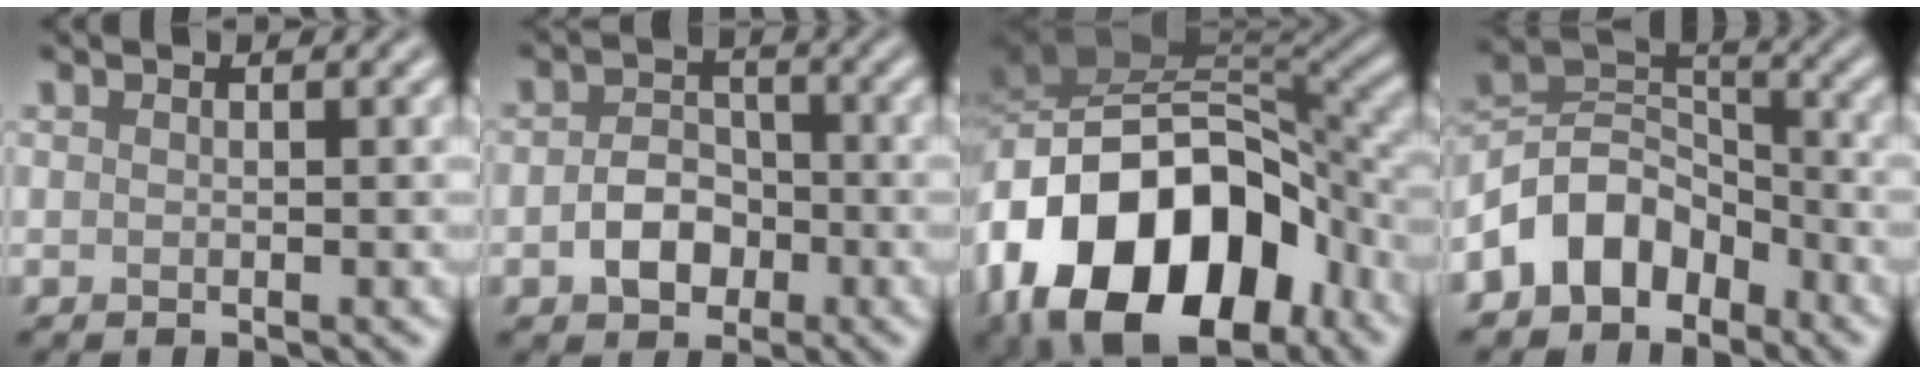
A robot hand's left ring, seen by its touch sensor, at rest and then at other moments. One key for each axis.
{"total": 3.5, "fx": -1.2, "fy": 2.6, "fz": 2.1, "tx": -0.033, "ty": 0.002, "tz": -0.025}
{"total": 17.4, "fx": -7.2, "fy": 11.4, "fz": 11.1, "tx": -0.201, "ty": -0.011, "tz": -0.120}
{"total": 6.2, "fx": -3.7, "fy": 4.2, "fz": 2.6, "tx": -0.029, "ty": 0.010, "tz": -0.086}